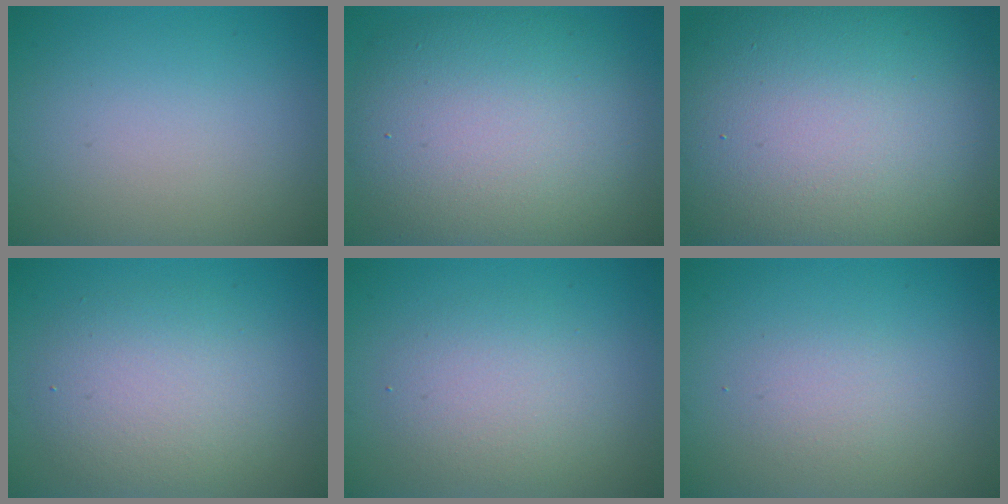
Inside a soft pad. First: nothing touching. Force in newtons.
{"total": 11.4, "press": 11.4, "slide": 0.8}
{"total": 20.0, "press": 20.0, "slide": 0.5}
{"total": 4.8, "press": 4.7, "slide": 0.3}
{"total": 3.3, "press": 3.3, "slide": 0.2}
{"total": 1.4, "press": 1.4, "slide": 0.0}